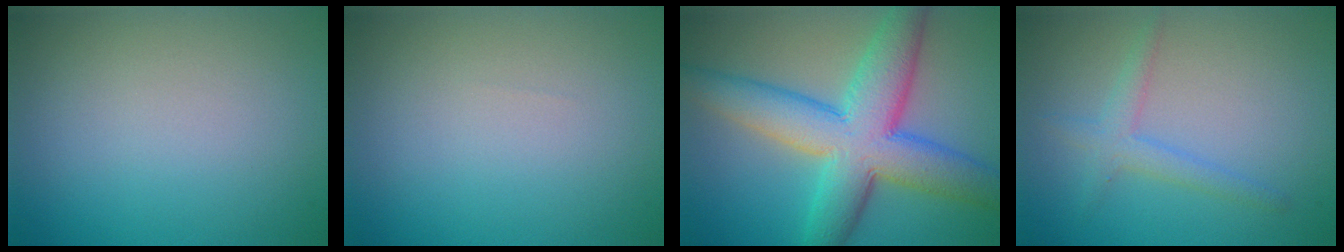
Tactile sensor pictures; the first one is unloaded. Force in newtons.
{"total": 0.0}
{"total": 9.9, "press": 9.9, "slide": 0.4}
{"total": 2.1, "press": 2.1, "slide": 0.1}